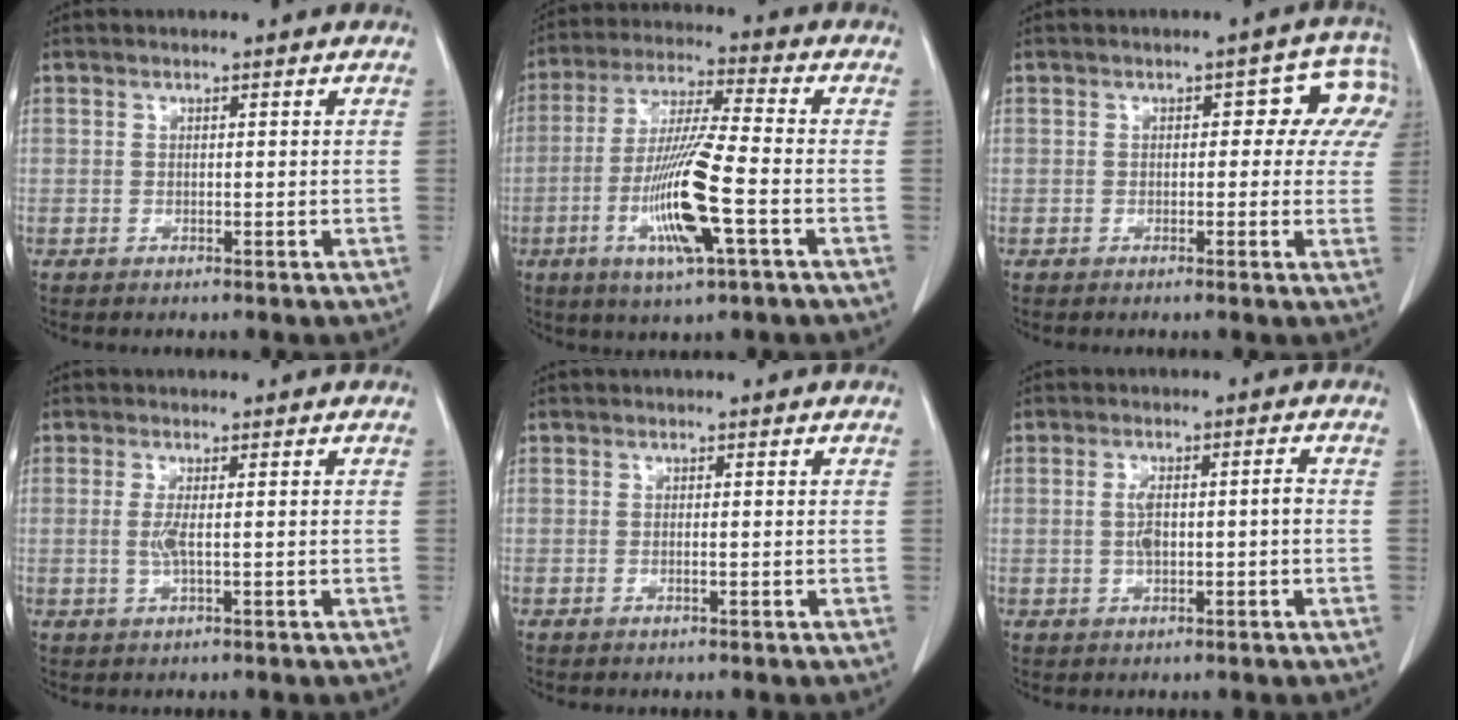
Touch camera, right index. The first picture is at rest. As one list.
[{"total": 13.5, "force": [-4.1, 0.6, 12.8], "torque": [-0.255, -0.015, -0.080]}, {"total": 6.0, "force": [1.3, 3.6, 4.6], "torque": [-0.029, 0.036, 0.009]}, {"total": 2.3, "force": [-0.1, 0.1, 2.3], "torque": [-0.054, -0.003, -0.001]}, {"total": 0.5, "force": [-0.2, 0.0, 0.5], "torque": [-0.009, 0.001, -0.003]}, {"total": 4.4, "force": [-0.4, 1.1, 4.2], "torque": [-0.089, 0.009, -0.006]}]